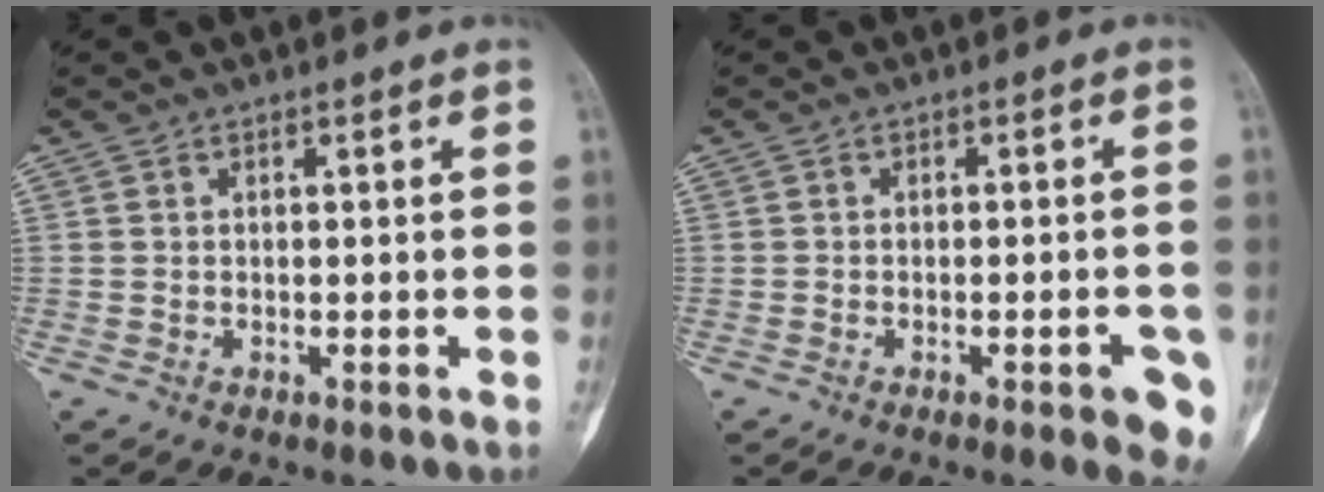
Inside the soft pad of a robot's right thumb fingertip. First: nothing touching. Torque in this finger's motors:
{"motor_torque": [-0.18, 0.25, 0.17, -0.03, 0.03]}